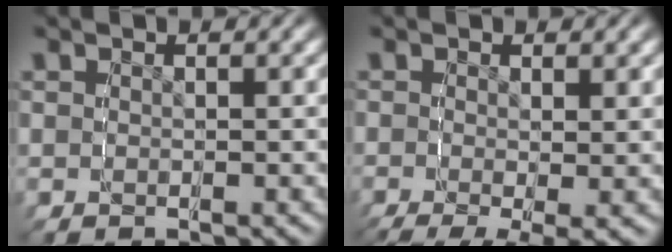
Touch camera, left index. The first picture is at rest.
{"total": 4.8, "force": [-3.2, 1.1, 3.4], "torque": [-0.053, -0.024, -0.036]}